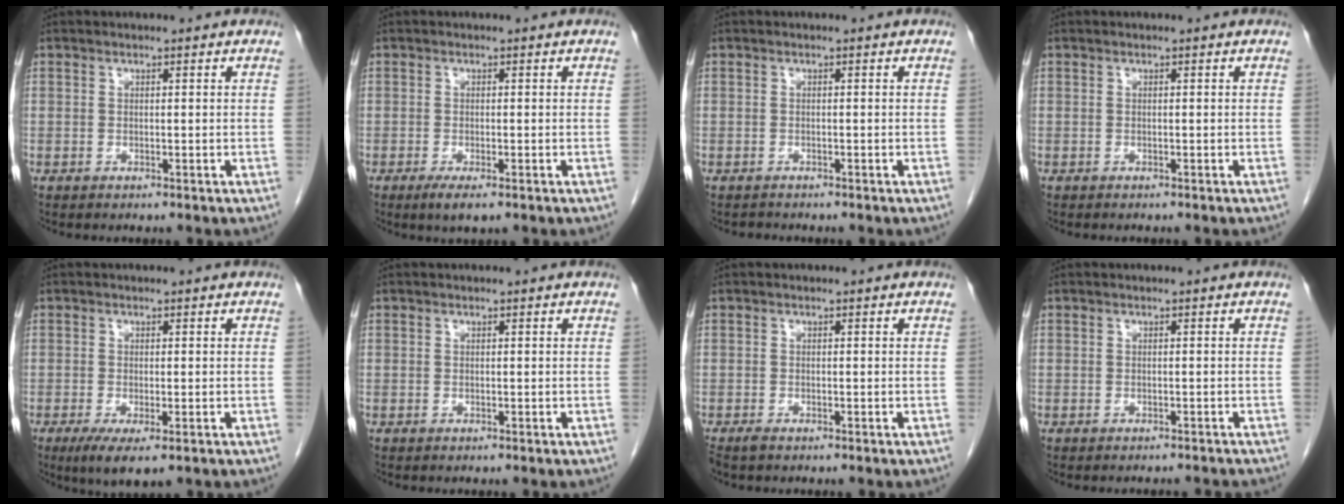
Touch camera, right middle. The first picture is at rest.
{"total": 2.8, "force": [-1.7, 0.6, 2.2], "torque": [-0.035, -0.008, -0.027]}
{"total": 0.7, "force": [-0.7, 0.2, -0.2], "torque": [-0.005, -0.002, -0.012]}
{"total": 0.0}
{"total": 5.0, "force": [-2.7, 1.1, 4.1], "torque": [-0.064, -0.016, -0.041]}
{"total": 0.0}
{"total": 1.5, "force": [-1.2, 0.4, 0.8], "torque": [-0.019, -0.005, -0.019]}
{"total": 4.4, "force": [-4.2, 0.7, 1.0], "torque": [-0.017, -0.014, -0.046]}